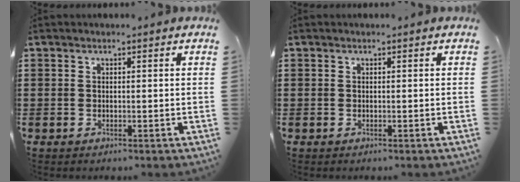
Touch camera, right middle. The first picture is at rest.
{"total": 0.0}